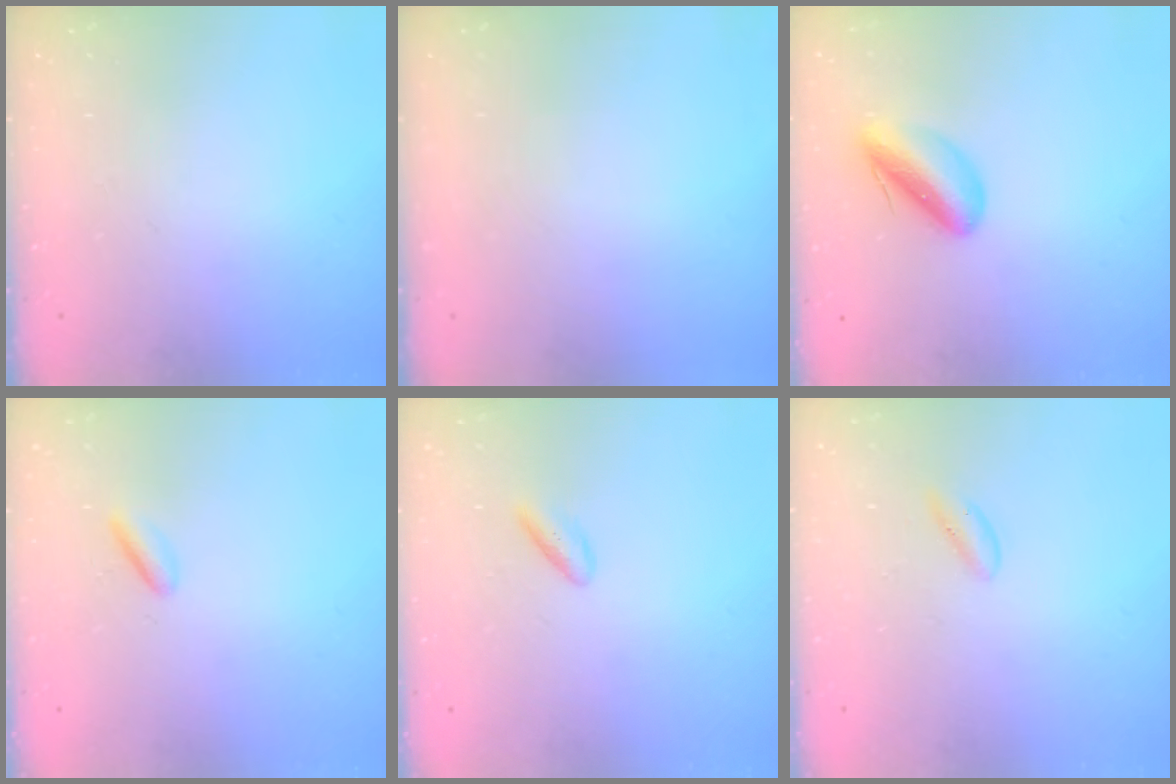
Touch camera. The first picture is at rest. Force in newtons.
{"total": 0.0}
{"total": 8.0, "press": 7.7, "slide": 2.2}
{"total": 2.2, "press": 2.1, "slide": 0.6}
{"total": 2.9, "press": 2.6, "slide": 1.2}
{"total": 0.0}